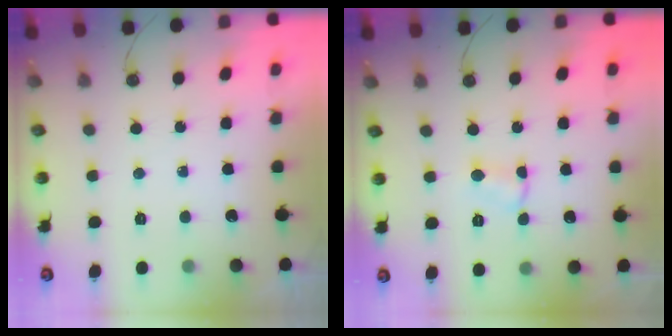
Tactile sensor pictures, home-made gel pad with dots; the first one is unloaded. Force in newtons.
{"total": 2.9, "press": 2.9, "slide": 0.5}